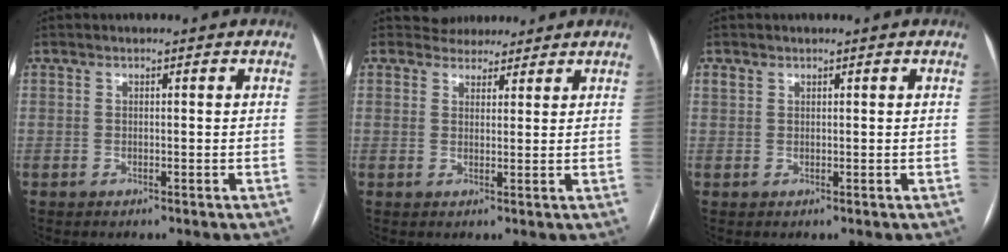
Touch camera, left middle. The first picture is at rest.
{"total": 4.0, "force": [3.5, 1.9, -0.3], "torque": [0.007, 0.010, 0.048]}
{"total": 0.8, "force": [0.6, 0.5, 0.2], "torque": [-0.005, 0.006, 0.013]}